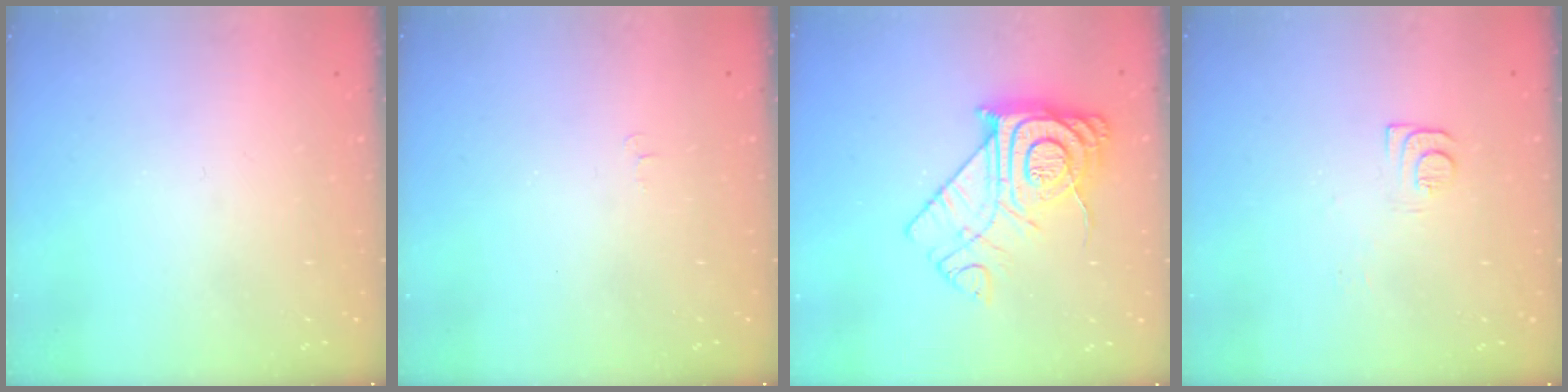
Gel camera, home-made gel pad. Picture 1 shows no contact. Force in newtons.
{"total": 3.6, "press": 3.6, "slide": 0.4}
{"total": 16.4, "press": 16.3, "slide": 1.7}
{"total": 5.9, "press": 5.9, "slide": 0.8}